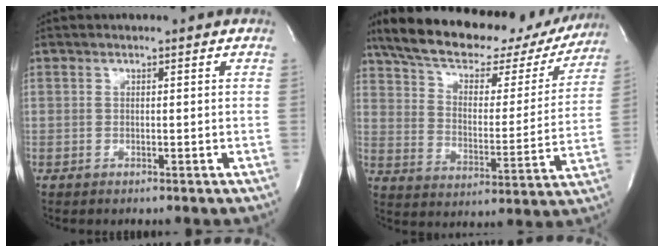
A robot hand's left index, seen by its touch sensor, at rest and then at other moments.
{"total": 26.7, "force": [21.8, 9.6, 12.2], "torque": [-0.205, 0.025, 0.294]}